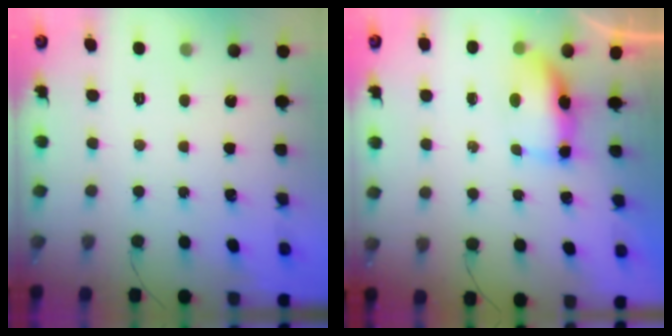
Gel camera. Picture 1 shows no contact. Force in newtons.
{"total": 7.4, "press": 7.0, "slide": 2.3}